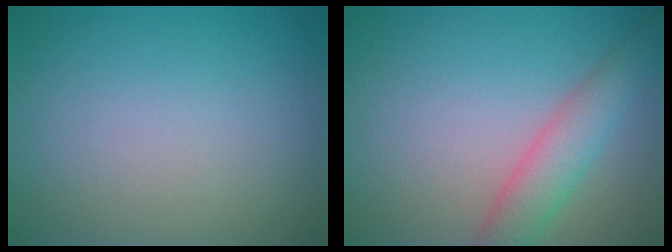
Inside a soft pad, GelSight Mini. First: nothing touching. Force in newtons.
{"total": 3.7, "press": 3.7, "slide": 0.2}